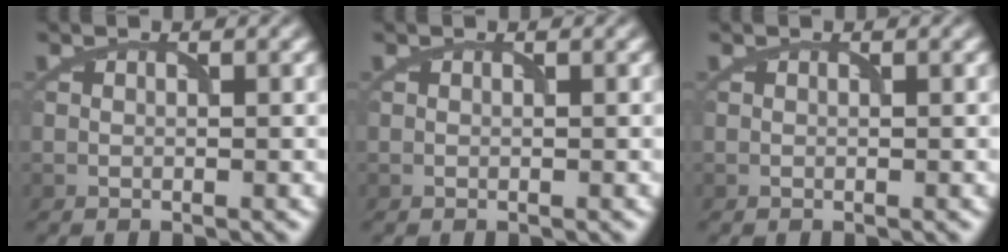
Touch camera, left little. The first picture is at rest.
{"total": 0.0}
{"total": 0.0}